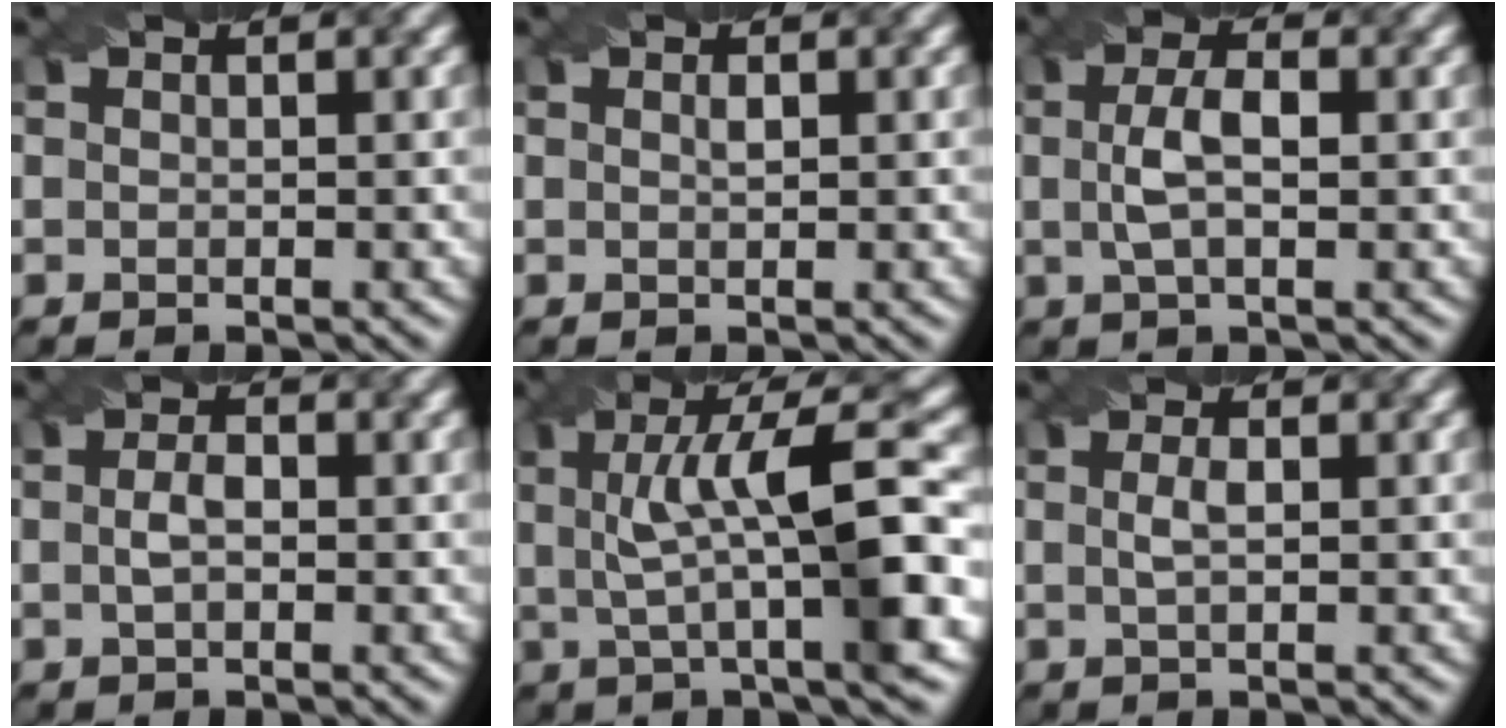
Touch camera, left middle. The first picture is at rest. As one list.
[{"total": 0.6, "force": [0.2, 0.2, 0.5], "torque": [-0.012, 0.002, 0.005]}, {"total": 3.3, "force": [0.2, 1.2, 3.1], "torque": [-0.069, 0.006, 0.000]}, {"total": 1.8, "force": [-0.1, 0.8, 1.5], "torque": [-0.036, 0.002, -0.003]}, {"total": 9.5, "force": [1.0, 2.0, 9.3], "torque": [-0.141, 0.012, 0.018]}, {"total": 1.4, "force": [0.1, 0.4, 1.4], "torque": [-0.029, 0.005, 0.003]}]